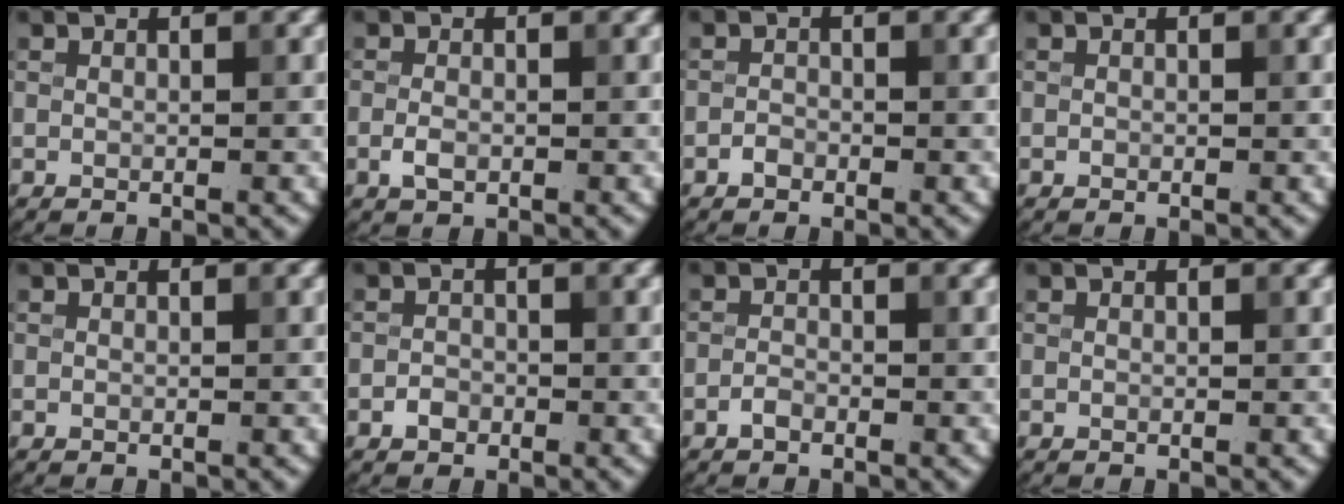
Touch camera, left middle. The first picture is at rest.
{"total": 1.6, "force": [-0.5, 0.9, 1.1], "torque": [-0.021, 0.000, -0.012]}
{"total": 0.9, "force": [-0.6, 0.6, 0.3], "torque": [-0.003, 0.001, -0.013]}
{"total": 0.0}
{"total": 0.0}
{"total": 1.2, "force": [-0.7, 0.9, 0.4], "torque": [-0.004, 0.002, -0.014]}
{"total": 1.0, "force": [-0.7, 0.4, 0.5], "torque": [-0.009, 0.002, -0.016]}
{"total": 0.0}